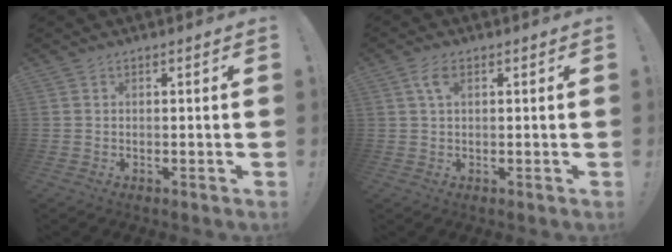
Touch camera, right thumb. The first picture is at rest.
{"total": 4.2, "force": [1.6, 2.0, 3.3], "torque": [-0.061, 0.002, 0.026]}